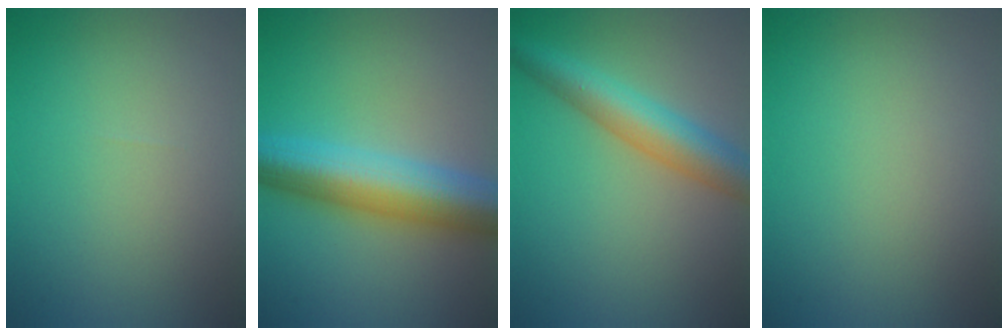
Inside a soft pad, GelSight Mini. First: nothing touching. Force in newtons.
{"total": 9.3, "press": 9.3, "slide": 0.3}
{"total": 6.0, "press": 6.0, "slide": 0.2}
{"total": 0.0}